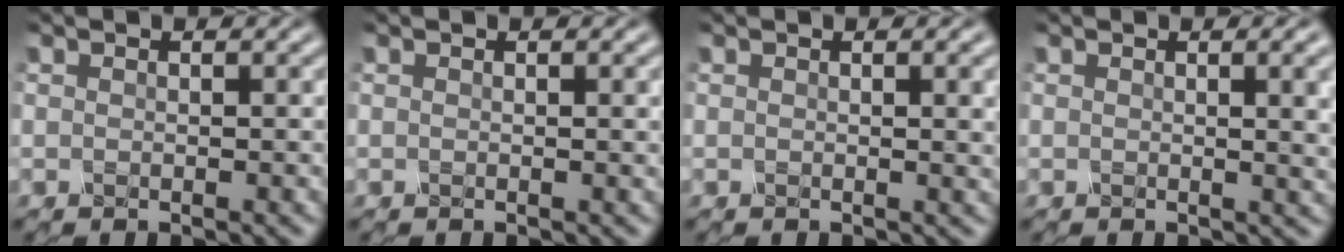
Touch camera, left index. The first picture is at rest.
{"total": 1.4, "force": [0.4, 0.5, 1.2], "torque": [-0.005, -0.001, -0.001]}
{"total": 4.0, "force": [1.1, 1.8, 3.4], "torque": [-0.019, 0.023, 0.001]}
{"total": 6.5, "force": [1.6, 3.0, 5.6], "torque": [-0.023, 0.038, 0.006]}